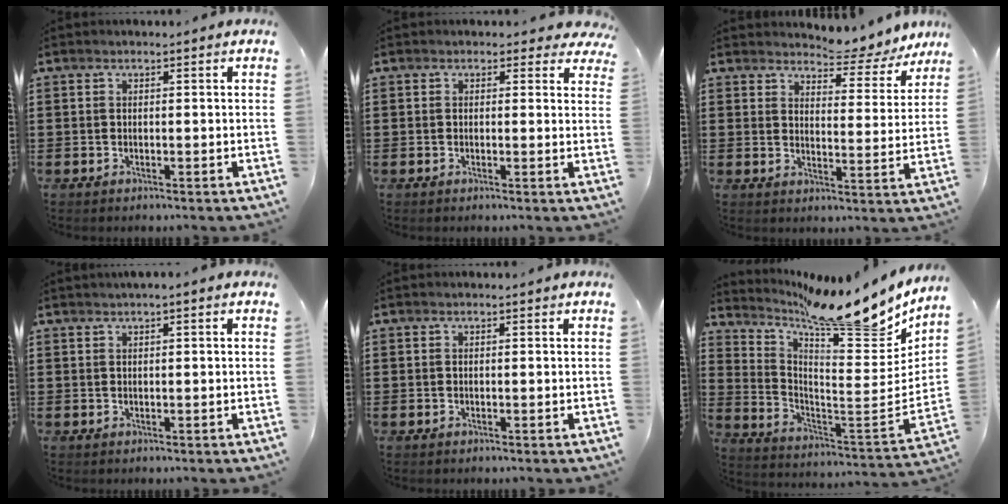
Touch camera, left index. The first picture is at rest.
{"total": 1.6, "force": [1.0, 1.0, 0.8], "torque": [-0.012, 0.005, 0.015]}
{"total": 4.9, "force": [4.7, 0.9, 1.2], "torque": [-0.024, -0.039, 0.073]}
{"total": 0.7, "force": [0.4, 0.0, 0.6], "torque": [-0.010, 0.000, 0.008]}
{"total": 0.0}
{"total": 14.9, "force": [11.8, 3.0, 8.6], "torque": [-0.146, -0.088, 0.190]}